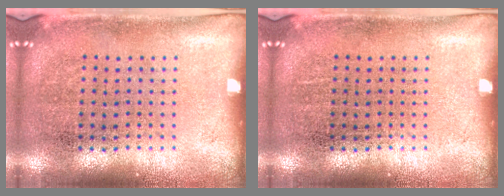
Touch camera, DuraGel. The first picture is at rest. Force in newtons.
{"total": 0.0}